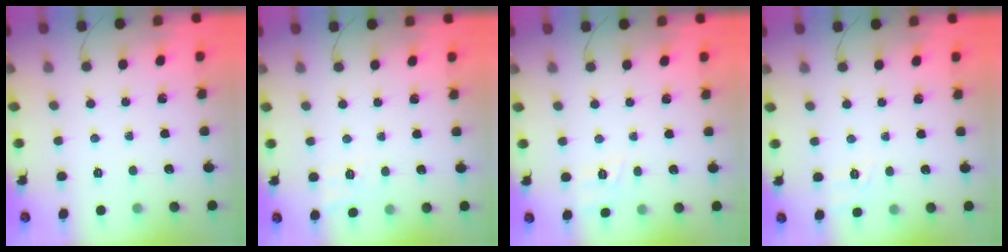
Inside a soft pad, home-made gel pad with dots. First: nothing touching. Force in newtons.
{"total": 6.9, "press": 6.5, "slide": 2.2}
{"total": 8.8, "press": 8.6, "slide": 1.8}
{"total": 1.9, "press": 0.7, "slide": 1.7}